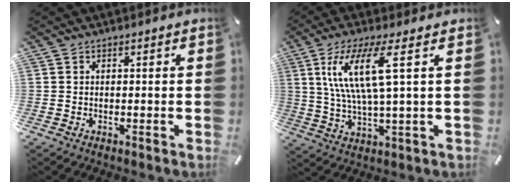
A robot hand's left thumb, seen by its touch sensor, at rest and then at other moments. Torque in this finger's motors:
{"motor_torque": [1.78, 2.15, 1.65, -1.08, 0.59]}